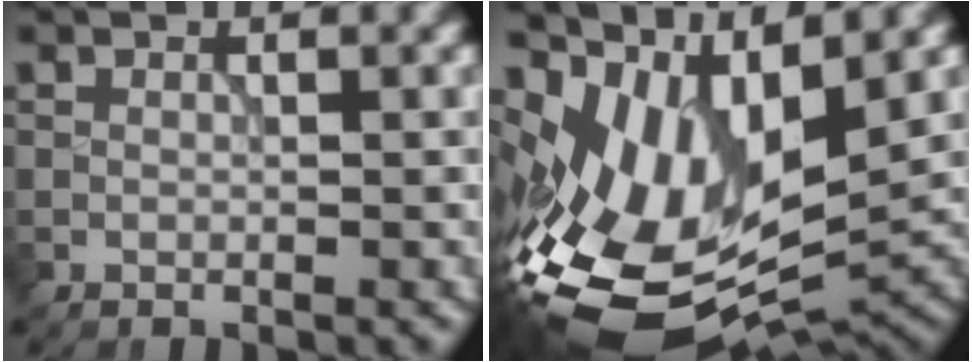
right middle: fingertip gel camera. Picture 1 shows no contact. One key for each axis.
{"total": 12.8, "fx": 1.1, "fy": 7.4, "fz": 10.4, "tx": -0.211, "ty": -0.010, "tz": 0.031}